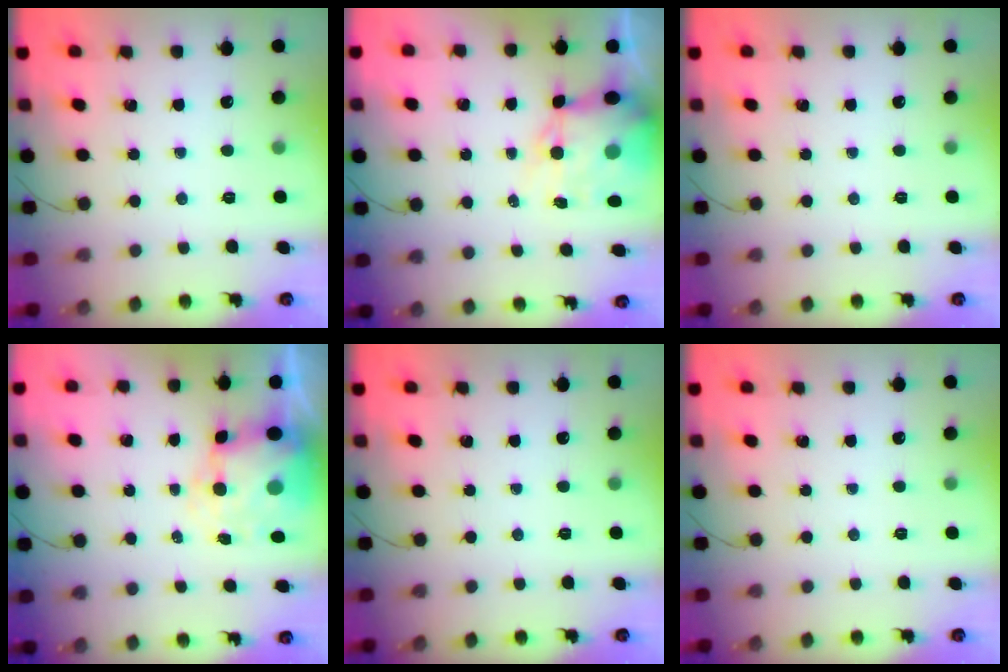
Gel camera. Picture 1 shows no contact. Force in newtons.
{"total": 10.7, "press": 10.3, "slide": 3.1}
{"total": 0.0}
{"total": 9.3, "press": 9.1, "slide": 2.0}
{"total": 0.0}
{"total": 0.0}